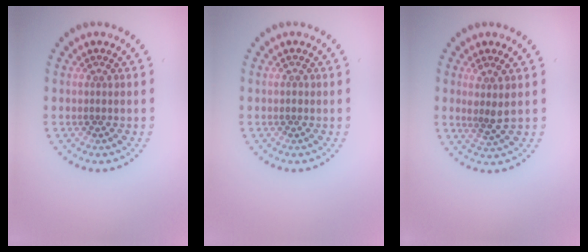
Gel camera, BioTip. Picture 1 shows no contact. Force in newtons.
{"total": 0.6, "press": 0.6, "slide": 0.1}
{"total": 1.9, "press": 1.5, "slide": 1.2}